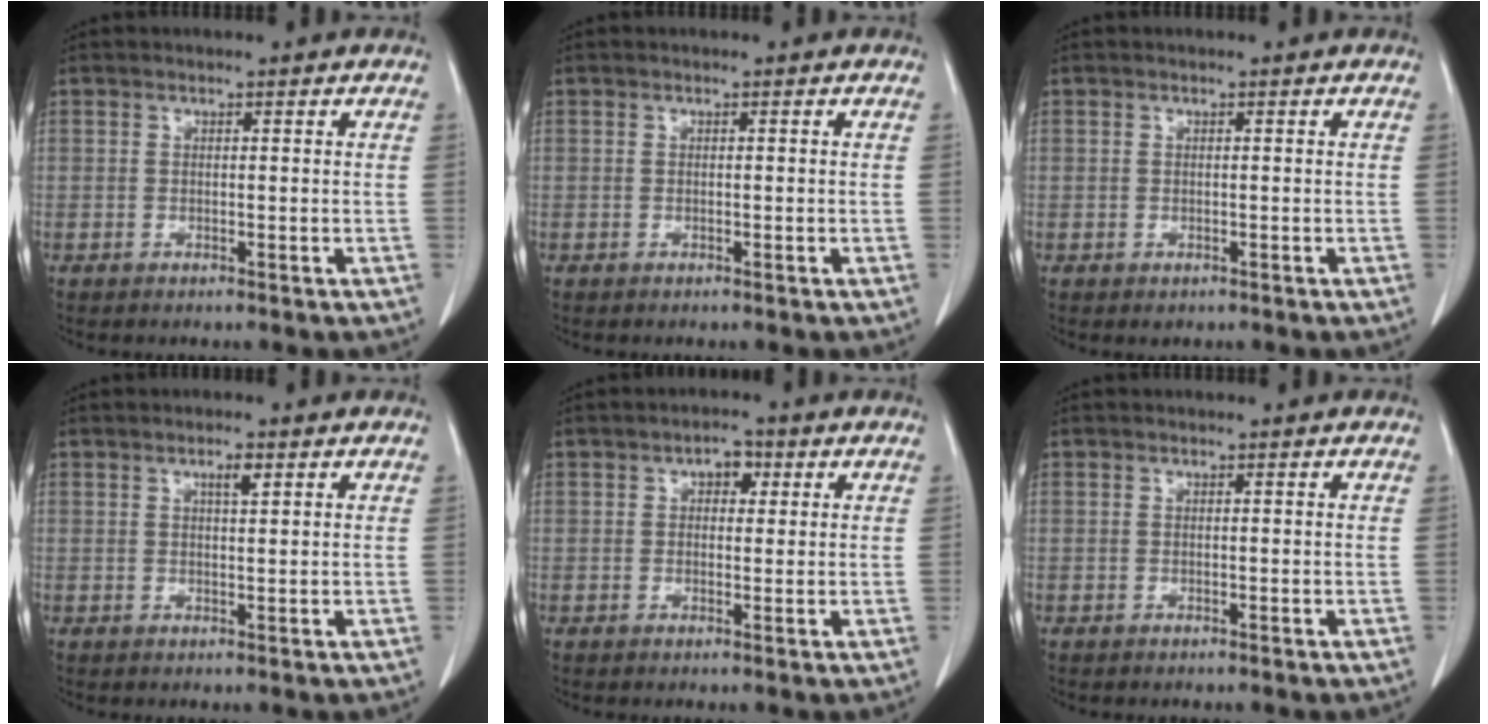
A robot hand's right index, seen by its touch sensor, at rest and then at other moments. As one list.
[{"total": 0.0}, {"total": 0.9, "force": [-0.5, 0.6, 0.4], "torque": [-0.004, 0.001, -0.004]}, {"total": 1.9, "force": [1.0, 0.4, 1.6], "torque": [-0.028, 0.000, 0.016]}, {"total": 2.8, "force": [1.1, 1.7, 2.0], "torque": [-0.025, 0.010, 0.012]}, {"total": 0.0}]